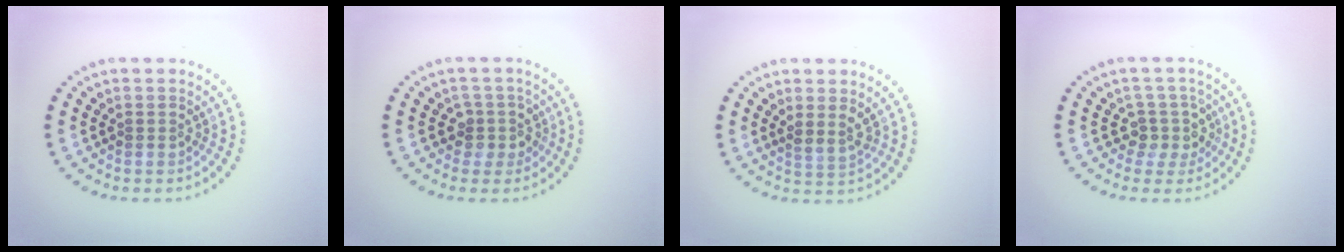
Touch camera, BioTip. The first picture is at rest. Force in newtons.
{"total": 2.1, "press": 1.7, "slide": 1.3}
{"total": 1.7, "press": 1.4, "slide": 1.0}
{"total": 2.5, "press": 1.9, "slide": 1.6}